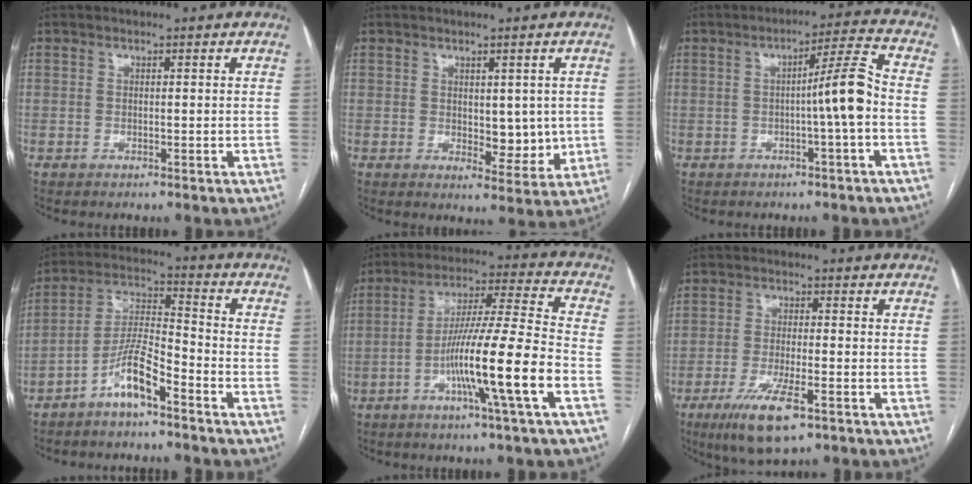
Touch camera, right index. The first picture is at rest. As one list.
[{"total": 5.7, "force": [0.3, 3.0, 4.8], "torque": [-0.055, -0.009, 0.014]}, {"total": 6.8, "force": [-1.2, -0.8, 6.7], "torque": [-0.099, 0.015, -0.018]}, {"total": 8.0, "force": [-5.2, 1.3, 6.0], "torque": [-0.130, 0.007, -0.102]}, {"total": 14.9, "force": [-5.6, -1.3, 13.7], "torque": [-0.242, -0.004, -0.102]}, {"total": 9.1, "force": [-5.0, 1.8, 7.4], "torque": [-0.140, -0.022, -0.083]}]